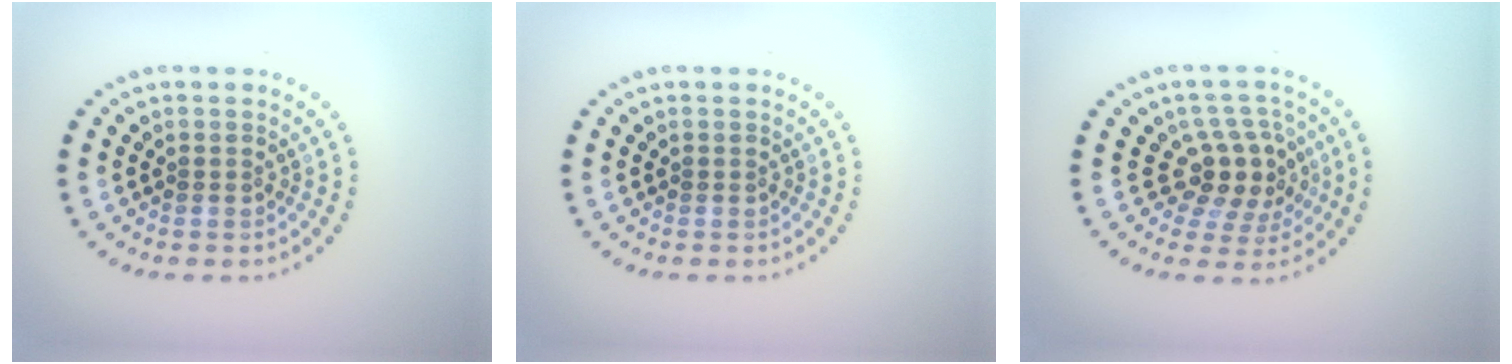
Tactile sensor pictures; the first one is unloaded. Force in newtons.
{"total": 0.0}
{"total": 4.1, "press": 3.4, "slide": 2.3}